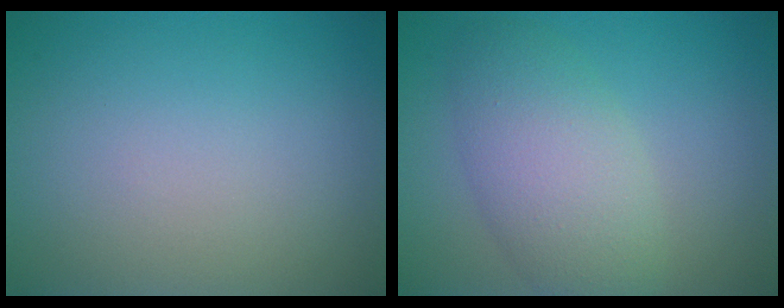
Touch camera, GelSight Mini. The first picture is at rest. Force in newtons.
{"total": 5.5, "press": 5.5, "slide": 0.1}